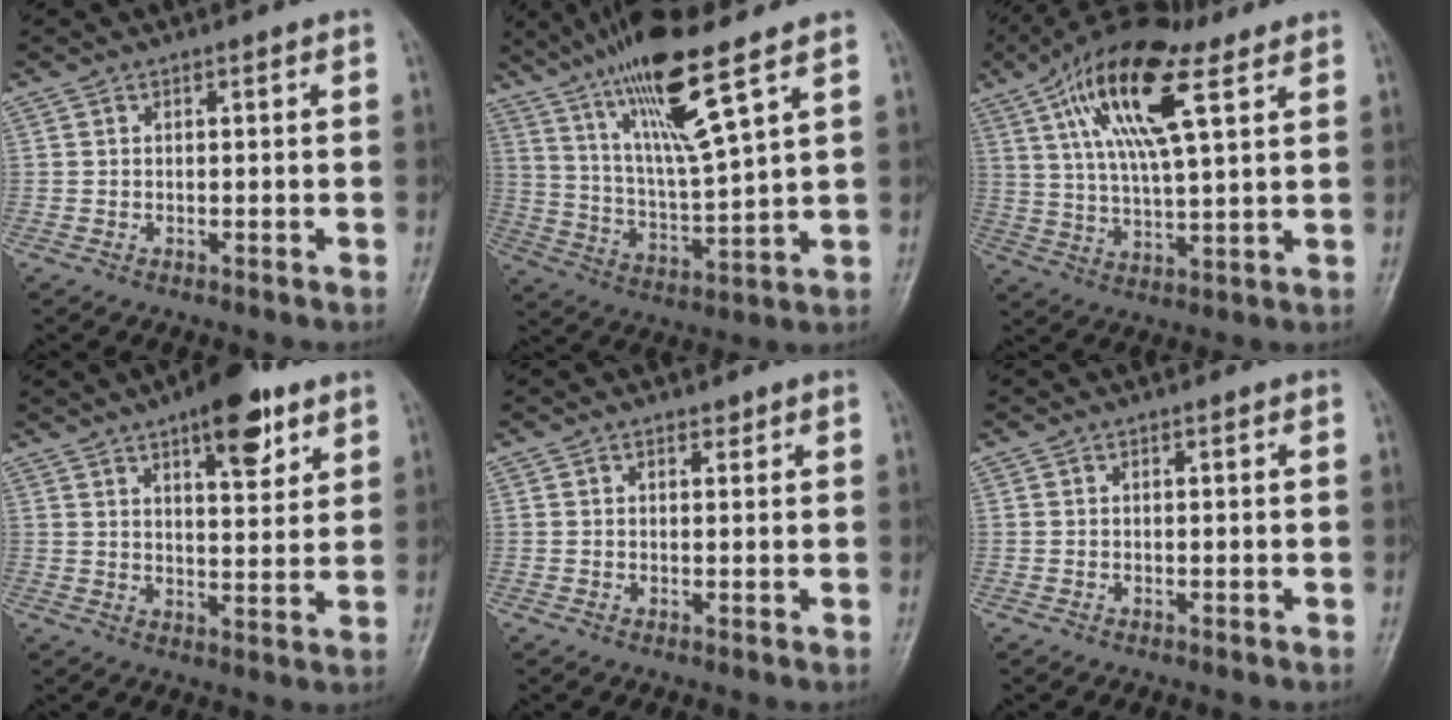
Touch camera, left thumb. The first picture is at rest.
{"total": 17.0, "force": [10.1, 2.7, 13.5], "torque": [-0.246, -0.045, 0.193]}
{"total": 18.6, "force": [8.8, 6.4, 15.1], "torque": [-0.260, -0.011, 0.152]}
{"total": 11.4, "force": [6.6, 4.4, 8.2], "torque": [-0.090, -0.031, 0.094]}
{"total": 1.0, "force": [0.7, 0.6, 0.3], "torque": [0.003, -0.005, 0.008]}
{"total": 0.0}